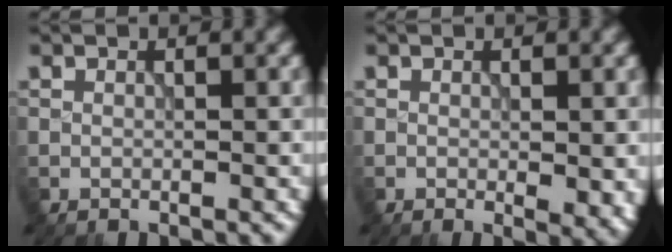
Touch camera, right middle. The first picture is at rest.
{"total": 2.2, "force": [-0.2, 0.7, 2.1], "torque": [-0.025, -0.008, -0.001]}